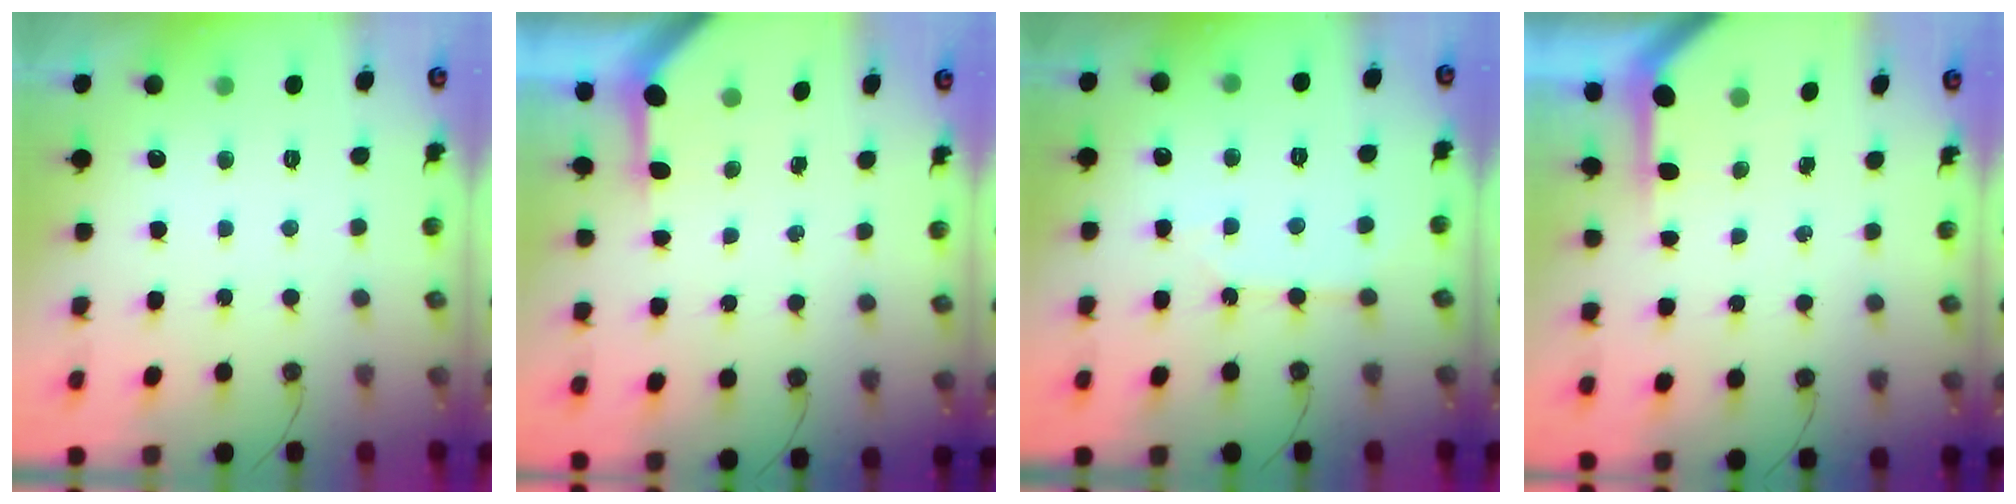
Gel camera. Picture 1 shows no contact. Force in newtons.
{"total": 3.0, "press": 3.0, "slide": 0.2}
{"total": 2.5, "press": 2.5, "slide": 0.4}
{"total": 3.6, "press": 3.6, "slide": 0.2}